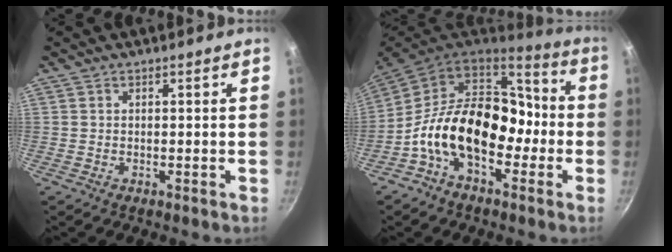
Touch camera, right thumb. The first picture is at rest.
{"total": 19.8, "force": [-4.3, 12.8, 14.5], "torque": [-0.201, 0.060, -0.089]}